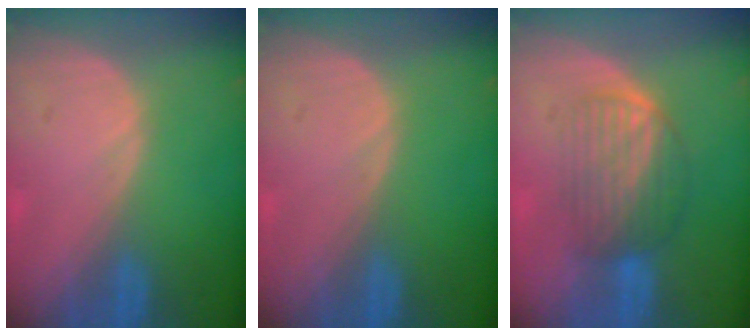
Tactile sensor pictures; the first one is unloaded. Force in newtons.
{"total": 0.0}
{"total": 6.2, "press": 6.0, "slide": 1.5}